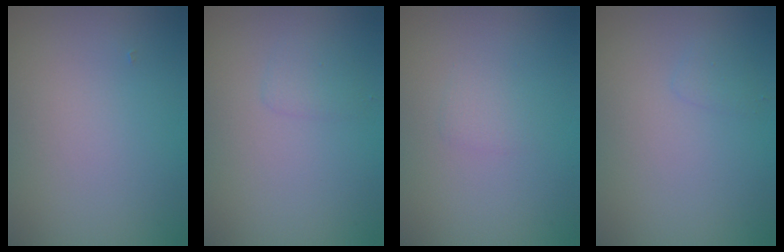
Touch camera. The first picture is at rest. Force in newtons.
{"total": 1.1, "press": 1.1, "slide": 0.1}
{"total": 0.9, "press": 0.9, "slide": 0.0}
{"total": 0.8, "press": 0.8, "slide": 0.1}